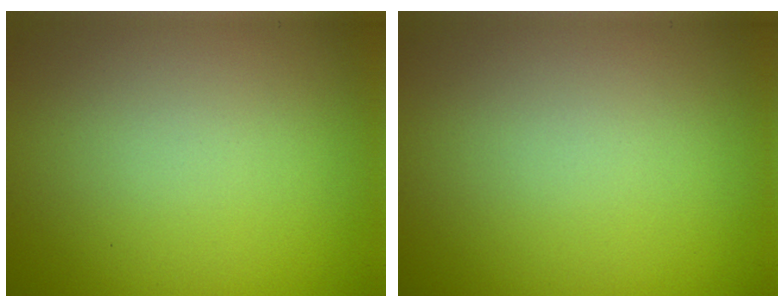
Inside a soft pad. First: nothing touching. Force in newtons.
{"total": 0.0}